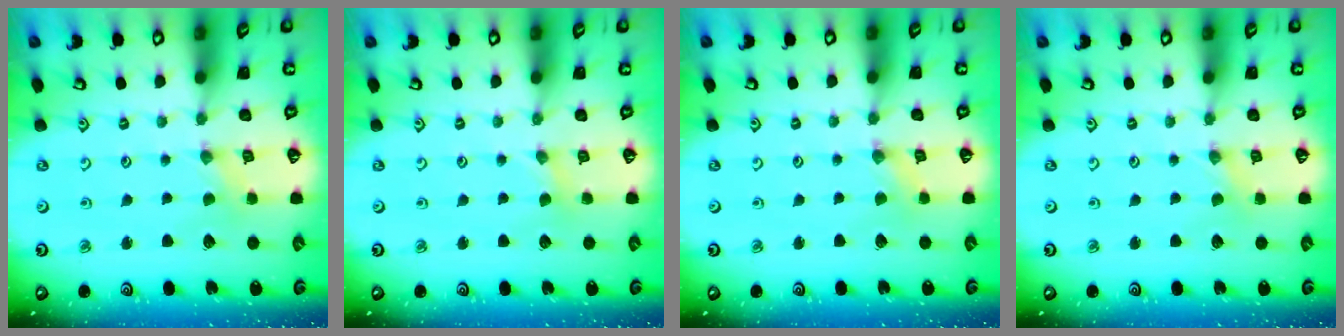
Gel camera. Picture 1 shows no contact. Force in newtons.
{"total": 0.9, "press": 0.9, "slide": 0.2}
{"total": 0.5, "press": 0.5, "slide": 0.2}
{"total": 0.0}